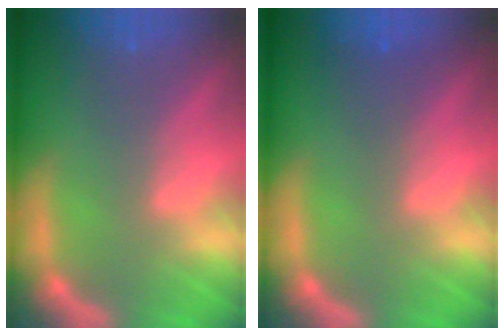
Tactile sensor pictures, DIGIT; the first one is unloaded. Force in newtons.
{"total": 1.0}